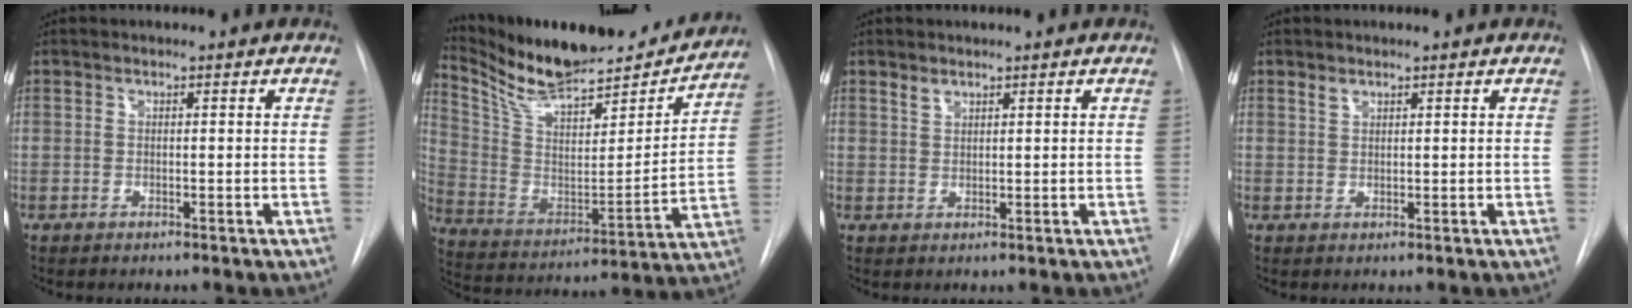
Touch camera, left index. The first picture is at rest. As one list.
[{"total": 25.3, "force": [22.6, 5.5, 10.1], "torque": [-0.173, -0.028, 0.347]}, {"total": 1.3, "force": [1.1, 0.5, 0.4], "torque": [-0.009, 0.002, 0.024]}, {"total": 1.1, "force": [0.9, 0.5, 0.4], "torque": [-0.009, 0.003, 0.018]}]